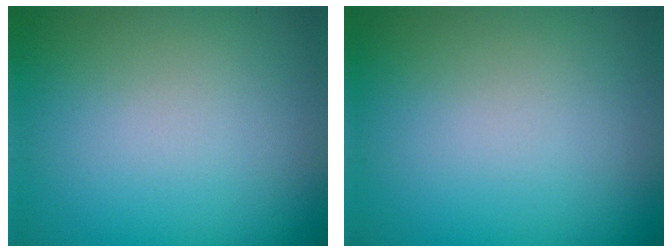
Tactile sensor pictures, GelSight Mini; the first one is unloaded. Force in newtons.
{"total": 0.0}